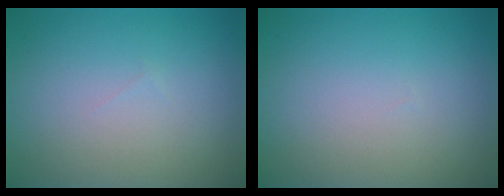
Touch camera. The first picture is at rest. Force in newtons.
{"total": 0.0}